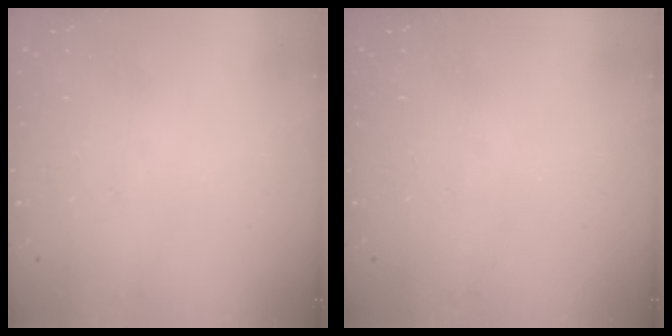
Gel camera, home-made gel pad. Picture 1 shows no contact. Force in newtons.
{"total": 0.0}